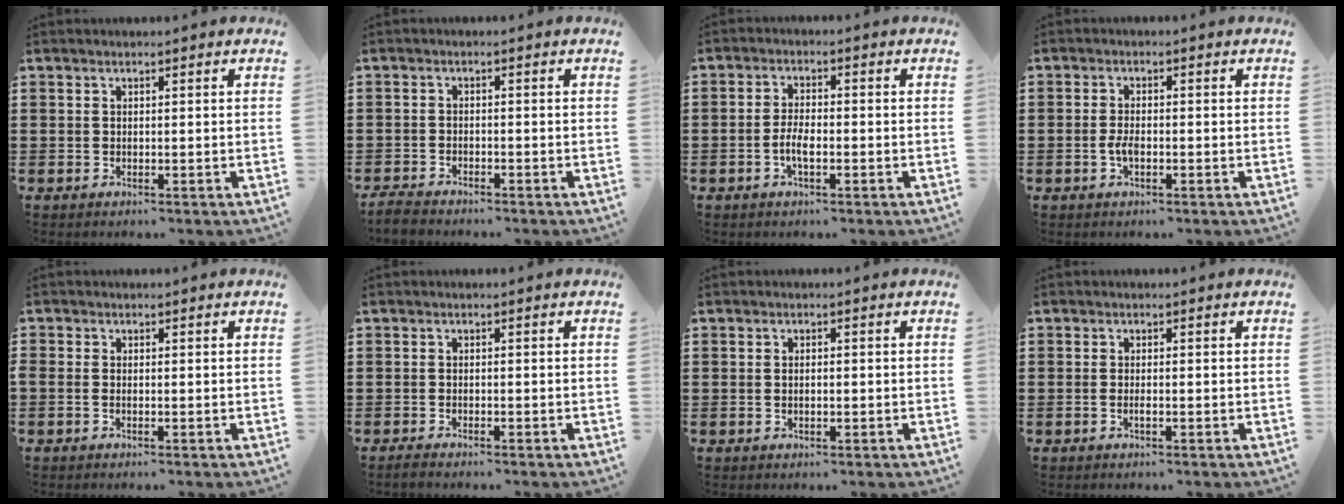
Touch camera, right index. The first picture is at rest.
{"total": 2.2, "force": [-2.1, 0.3, 0.4], "torque": [-0.018, 0.000, -0.046]}
{"total": 3.7, "force": [-1.2, 1.3, 3.2], "torque": [-0.077, -0.003, -0.028]}
{"total": 2.3, "force": [-0.7, 0.6, 2.1], "torque": [-0.048, -0.007, -0.014]}
{"total": 0.6, "force": [-0.4, 0.1, 0.4], "torque": [-0.008, -0.006, -0.005]}
{"total": 0.7, "force": [-0.7, 0.0, 0.1], "torque": [-0.004, -0.002, -0.014]}
{"total": 1.1, "force": [-0.2, 0.4, 1.0], "torque": [-0.019, 0.001, -0.003]}
{"total": 0.9, "force": [-0.4, 0.1, 0.8], "torque": [-0.015, -0.005, -0.006]}